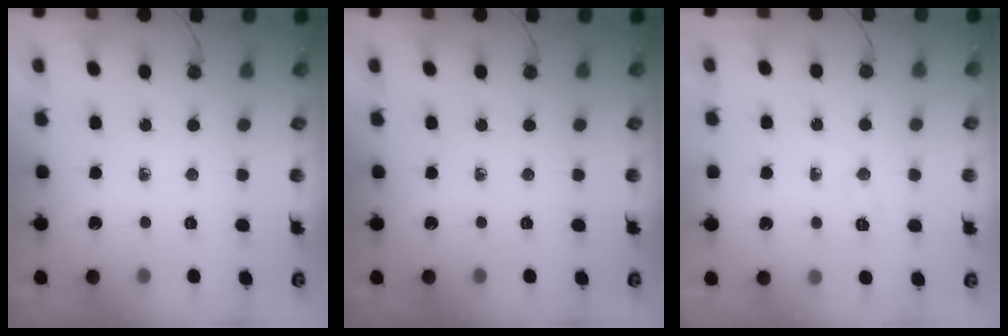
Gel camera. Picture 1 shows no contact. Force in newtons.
{"total": 0.0}
{"total": 3.4, "press": 3.4, "slide": 0.5}